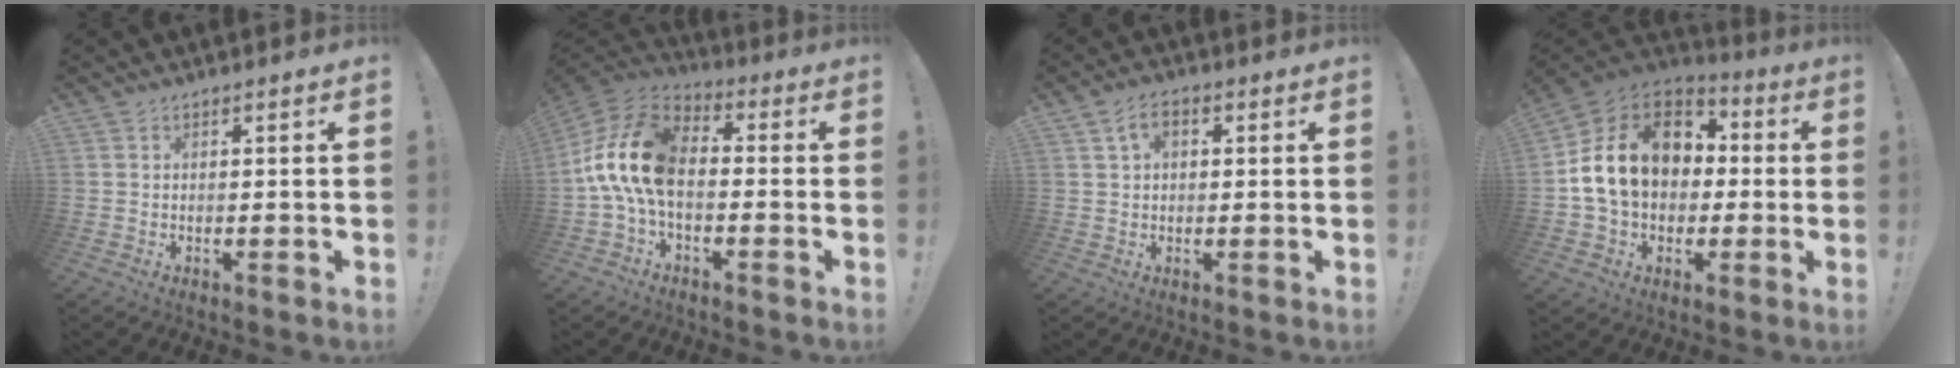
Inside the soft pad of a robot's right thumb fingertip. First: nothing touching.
{"total": 16.9, "force": [-0.9, 9.9, 13.7], "torque": [-0.267, 0.023, -0.007]}
{"total": 4.2, "force": [1.3, 2.7, 2.9], "torque": [-0.042, 0.004, 0.023]}
{"total": 19.4, "force": [3.1, 14.6, 12.5], "torque": [-0.191, 0.012, 0.067]}